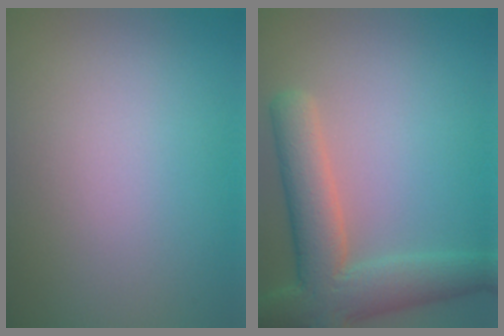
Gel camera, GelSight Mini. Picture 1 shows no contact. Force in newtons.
{"total": 6.9, "press": 6.9, "slide": 0.4}